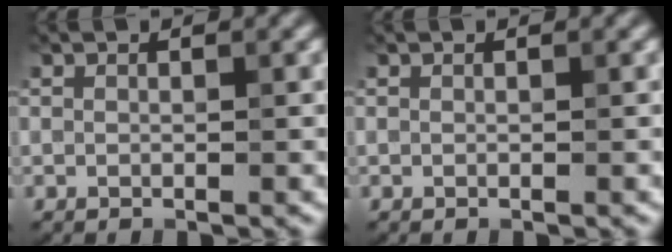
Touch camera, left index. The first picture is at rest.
{"total": 0.0}